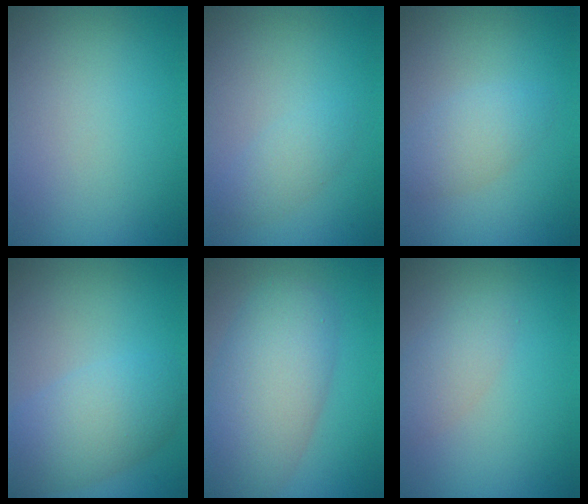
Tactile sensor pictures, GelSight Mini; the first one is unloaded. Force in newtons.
{"total": 1.8, "press": 1.8, "slide": 0.1}
{"total": 2.7, "press": 2.7, "slide": 0.1}
{"total": 5.5, "press": 5.5, "slide": 0.1}
{"total": 8.5, "press": 8.5, "slide": 0.5}
{"total": 2.2, "press": 2.2, "slide": 0.1}